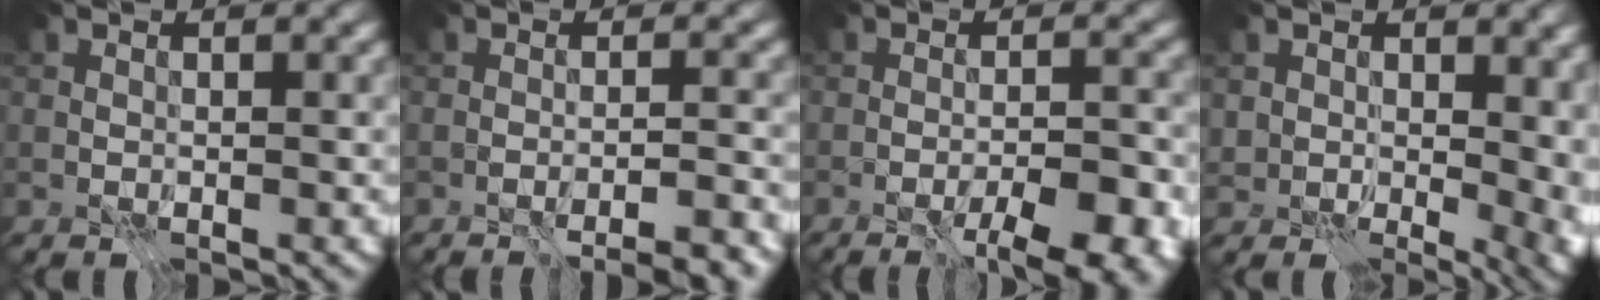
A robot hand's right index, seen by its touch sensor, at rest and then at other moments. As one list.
[{"total": 4.1, "force": [-3.4, 0.2, 2.2], "torque": [-0.026, 0.008, -0.048]}, {"total": 7.2, "force": [-4.5, 1.3, 5.4], "torque": [-0.072, 0.000, -0.057]}, {"total": 7.4, "force": [1.0, 5.6, 4.7], "torque": [-0.075, -0.031, 0.033]}]